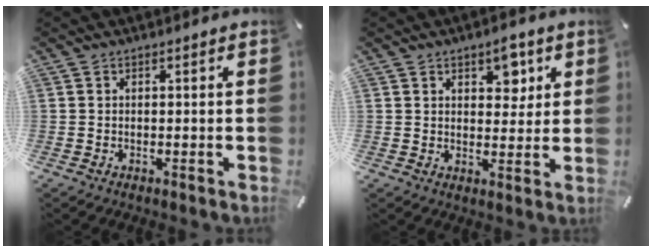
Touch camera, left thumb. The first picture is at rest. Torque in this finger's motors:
{"motor_torque": [0.33, -0.36, 0.32, 0.09, -0.05]}